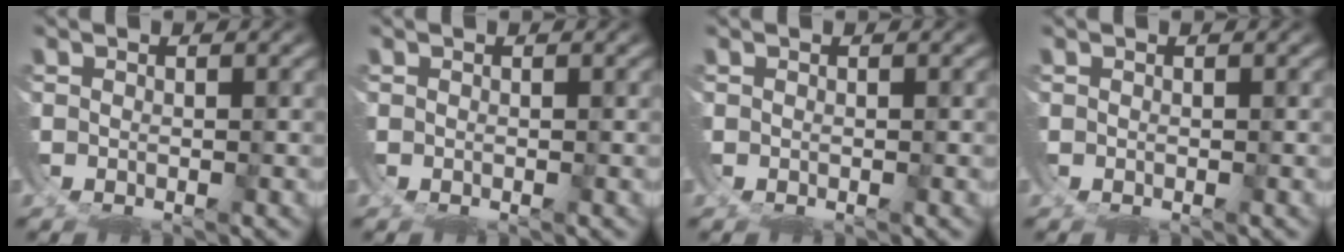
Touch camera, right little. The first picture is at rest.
{"total": 0.0}
{"total": 0.0}
{"total": 0.0}